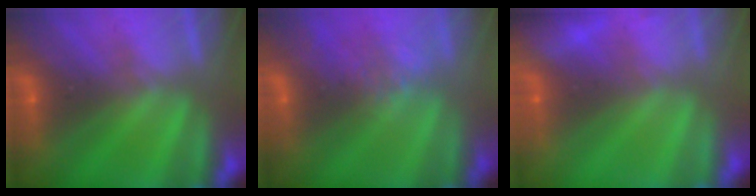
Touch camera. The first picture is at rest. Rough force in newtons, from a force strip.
{"total": 2.8}
{"total": 9.6}